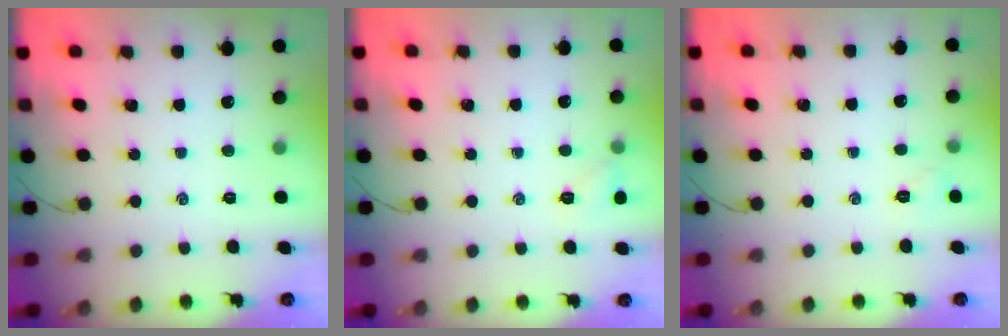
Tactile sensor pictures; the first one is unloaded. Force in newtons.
{"total": 5.5, "press": 5.3, "slide": 1.5}
{"total": 4.1, "press": 3.9, "slide": 1.2}